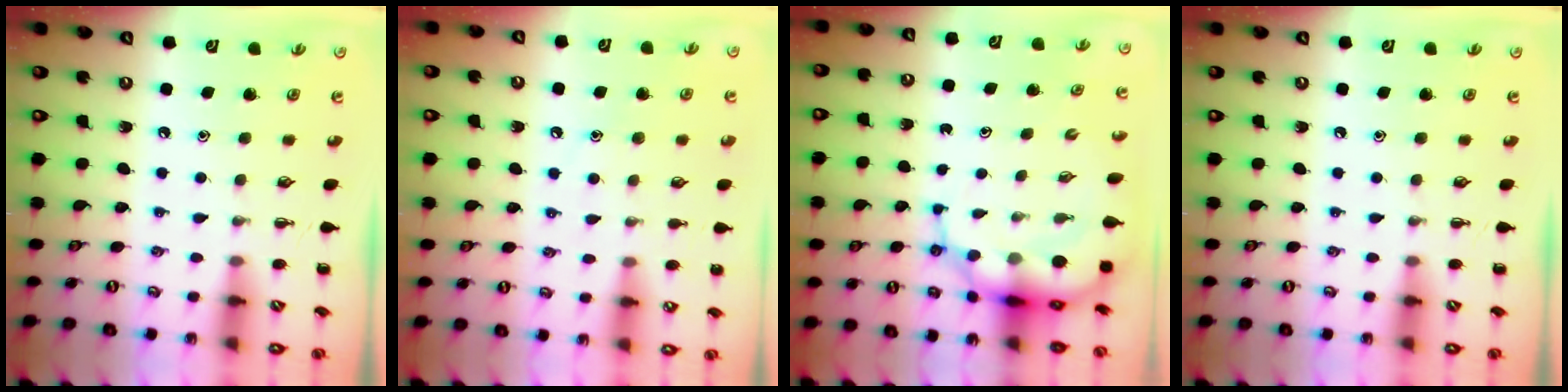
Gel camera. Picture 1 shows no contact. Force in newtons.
{"total": 6.2, "press": 6.0, "slide": 1.6}
{"total": 9.3, "press": 8.9, "slide": 2.8}
{"total": 0.0}